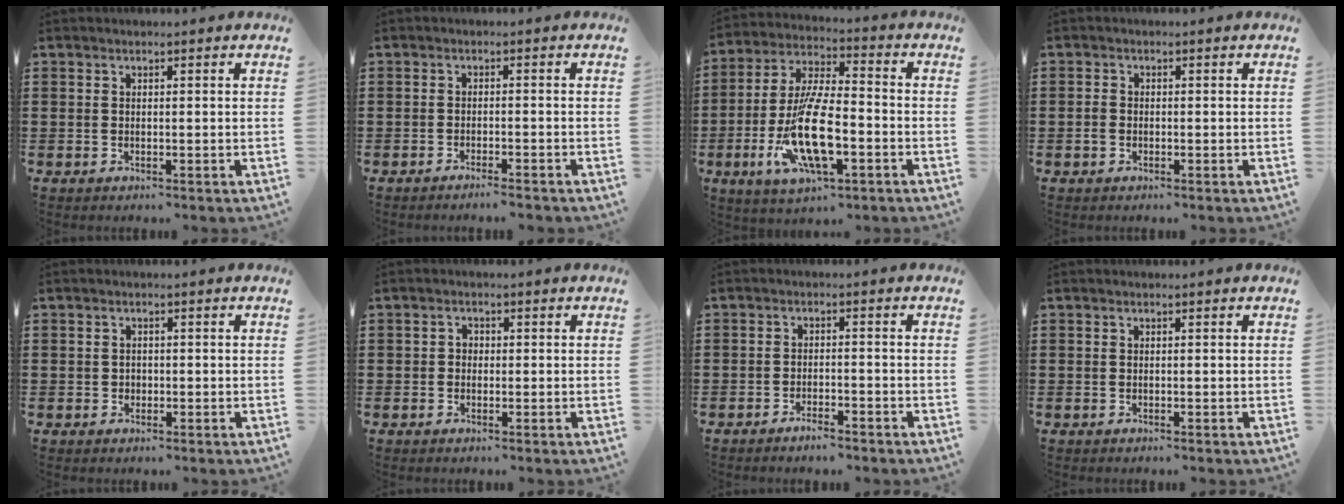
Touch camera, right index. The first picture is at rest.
{"total": 1.8, "force": [-1.7, -0.3, 0.5], "torque": [-0.010, 0.000, -0.032]}
{"total": 13.2, "force": [-4.0, 4.6, 11.8], "torque": [-0.251, -0.006, -0.075]}
{"total": 1.3, "force": [-0.5, 1.0, 0.7], "torque": [-0.023, 0.000, -0.012]}
{"total": 0.8, "force": [-0.2, 0.8, 0.2], "torque": [-0.007, 0.002, -0.004]}
{"total": 1.1, "force": [-0.4, 0.9, 0.4], "torque": [-0.010, 0.002, -0.009]}
{"total": 2.0, "force": [-1.9, 0.3, 0.8], "torque": [-0.018, 0.002, -0.035]}
{"total": 0.0}